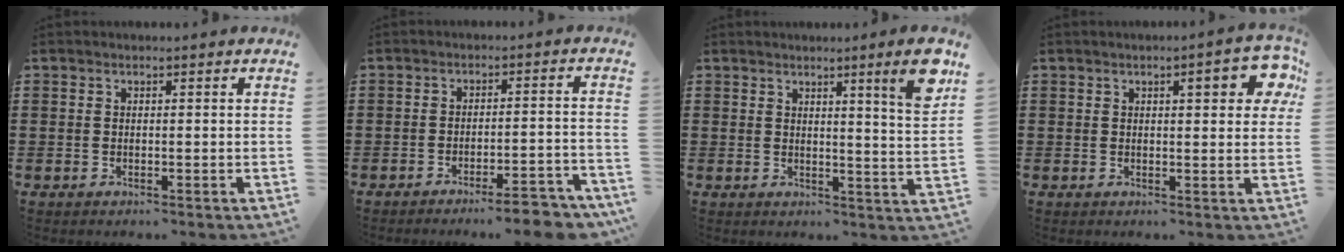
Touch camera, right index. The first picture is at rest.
{"total": 5.6, "force": [-4.9, -0.3, 2.7], "torque": [-0.039, -0.013, -0.089]}
{"total": 6.2, "force": [3.9, -1.0, 4.7], "torque": [-0.067, -0.025, 0.057]}
{"total": 5.8, "force": [2.2, 1.2, 5.3], "torque": [-0.063, -0.007, 0.028]}